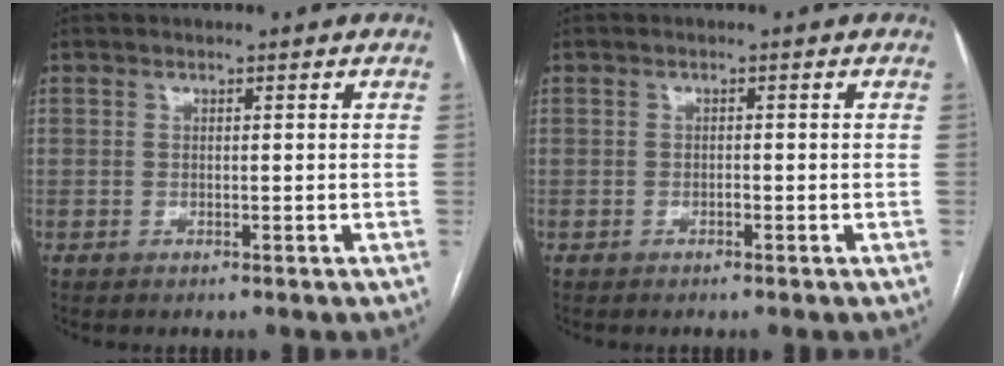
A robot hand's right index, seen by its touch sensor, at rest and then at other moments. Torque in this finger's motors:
{"motor_torque": [0.05, -0.20, 0.05, 0.02]}